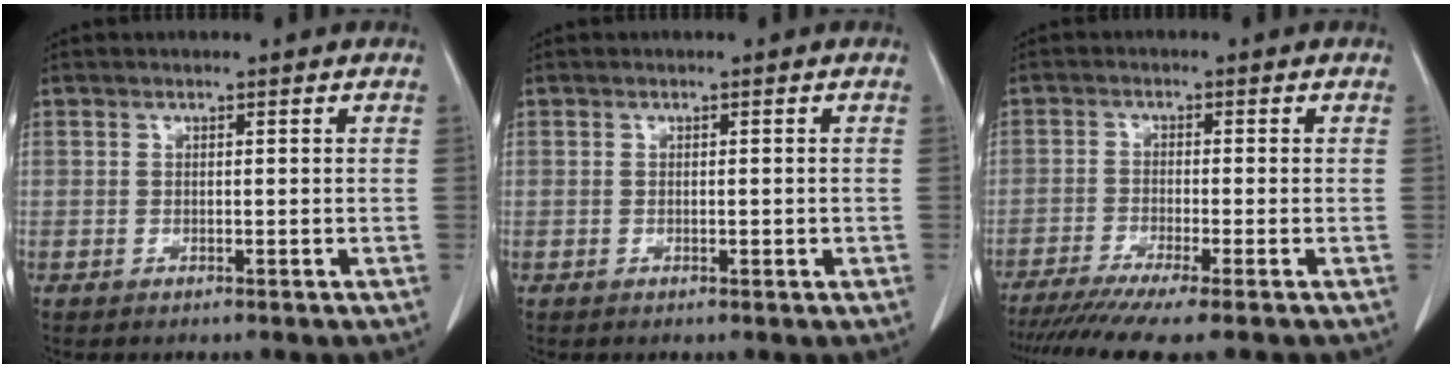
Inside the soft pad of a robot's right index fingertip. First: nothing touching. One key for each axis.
{"total": 0.7, "fx": -0.1, "fy": 0.2, "fz": 0.6, "tx": -0.009, "ty": 0.000, "tz": 0.000}
{"total": 10.5, "fx": -8.4, "fy": -0.8, "fz": 6.2, "tx": -0.083, "ty": -0.022, "tz": -0.130}